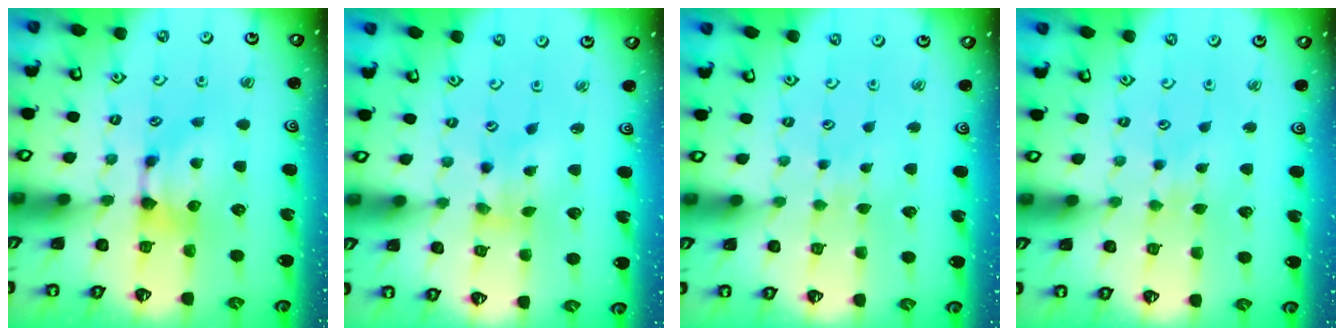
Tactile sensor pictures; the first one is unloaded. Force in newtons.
{"total": 2.2, "press": 2.0, "slide": 1.0}
{"total": 4.3, "press": 4.3, "slide": 0.4}
{"total": 3.5, "press": 3.5, "slide": 0.4}